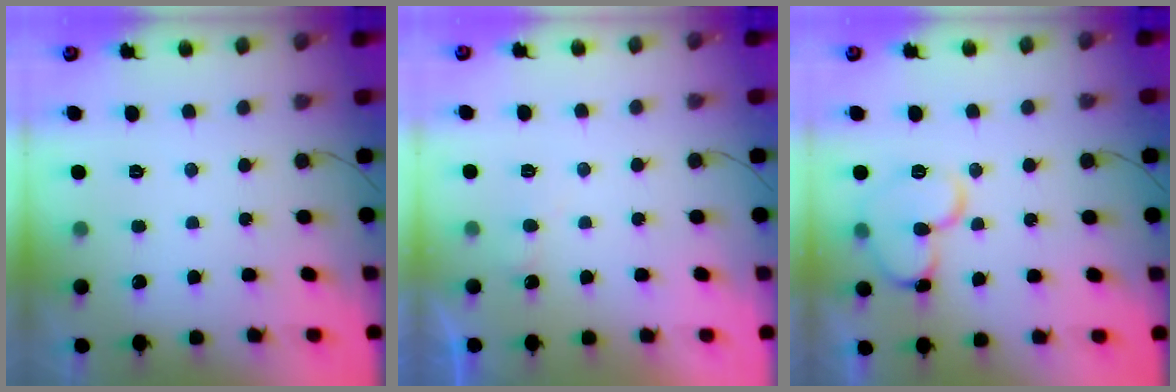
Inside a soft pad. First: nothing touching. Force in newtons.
{"total": 4.2, "press": 4.2, "slide": 0.3}
{"total": 12.8, "press": 12.7, "slide": 1.7}